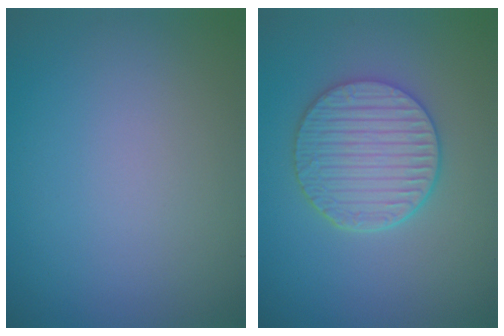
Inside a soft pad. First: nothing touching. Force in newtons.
{"total": 5.5, "press": 4.5, "slide": 3.1}